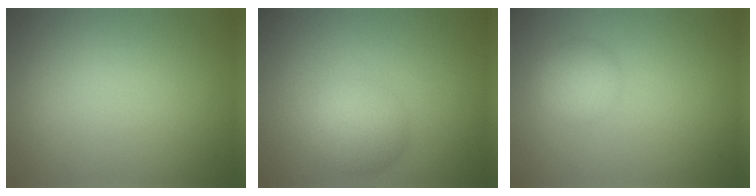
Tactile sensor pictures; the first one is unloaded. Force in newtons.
{"total": 3.6, "press": 3.6, "slide": 0.2}
{"total": 2.5, "press": 2.5, "slide": 0.0}